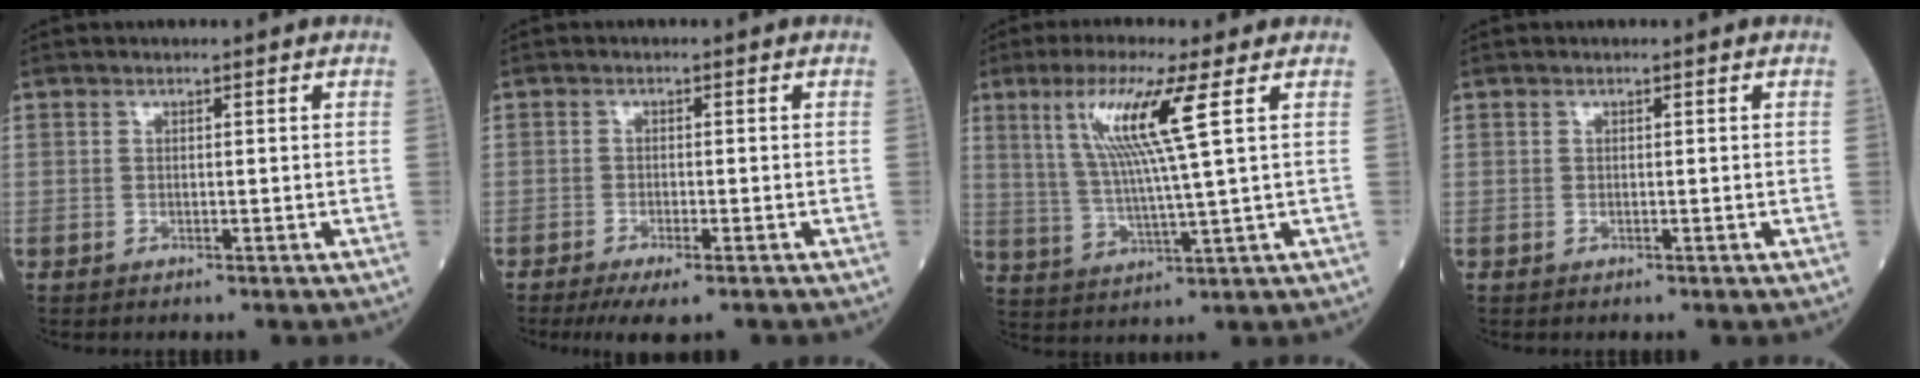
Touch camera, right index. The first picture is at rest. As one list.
[{"total": 5.4, "force": [-3.9, 0.8, 3.6], "torque": [-0.060, -0.013, -0.059]}, {"total": 9.9, "force": [3.7, -1.3, 9.1], "torque": [-0.184, 0.001, 0.074]}, {"total": 0.0}]